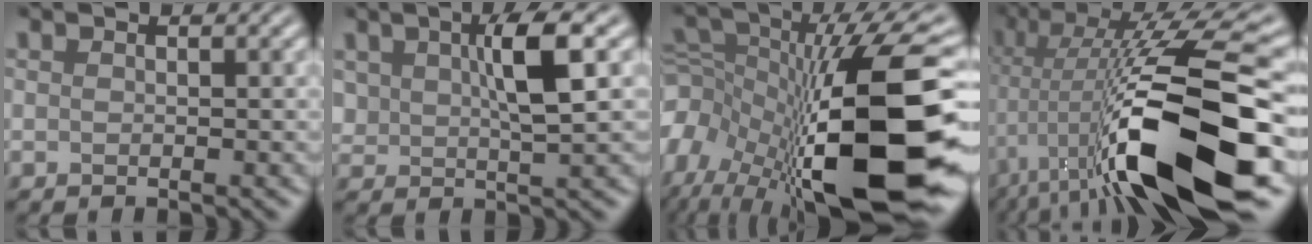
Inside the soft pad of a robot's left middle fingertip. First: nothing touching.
{"total": 5.1, "force": [1.7, 1.8, 4.4], "torque": [-0.087, 0.008, 0.031]}
{"total": 17.0, "force": [-5.9, 6.2, 14.7], "torque": [-0.258, 0.007, -0.108]}
{"total": 15.4, "force": [-3.1, 4.7, 14.3], "torque": [-0.245, 0.012, -0.054]}